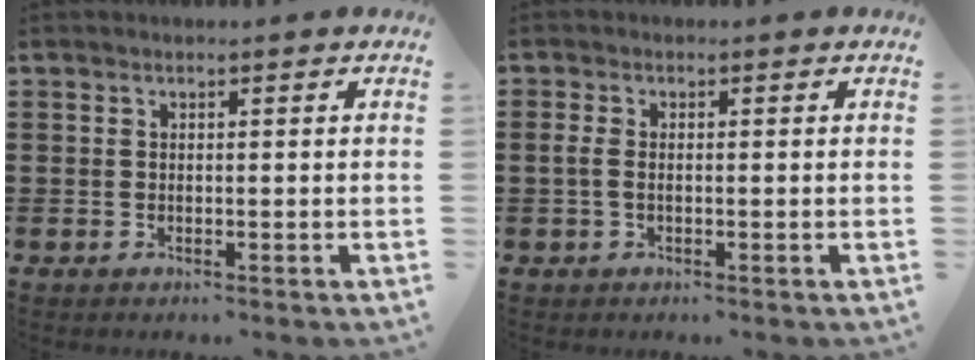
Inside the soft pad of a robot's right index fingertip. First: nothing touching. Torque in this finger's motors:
{"motor_torque": [0.96, 0.98, 0.02, 0.02]}